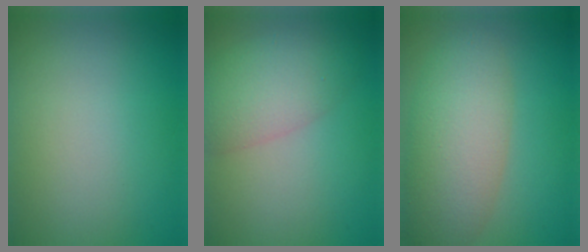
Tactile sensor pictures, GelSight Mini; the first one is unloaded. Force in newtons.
{"total": 5.1, "press": 5.1, "slide": 0.2}
{"total": 7.0, "press": 7.0, "slide": 0.3}